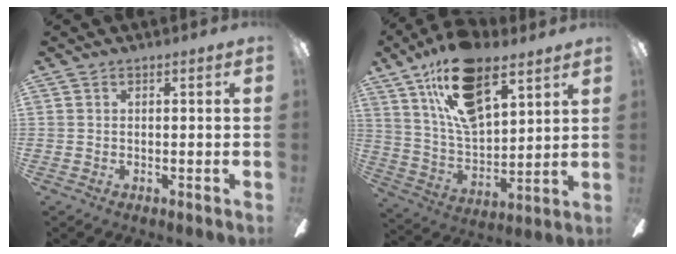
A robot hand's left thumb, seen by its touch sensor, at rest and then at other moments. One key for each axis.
{"total": 18.9, "fx": 11.8, "fy": 8.8, "fz": 11.8, "tx": -0.219, "ty": -0.049, "tz": 0.208}